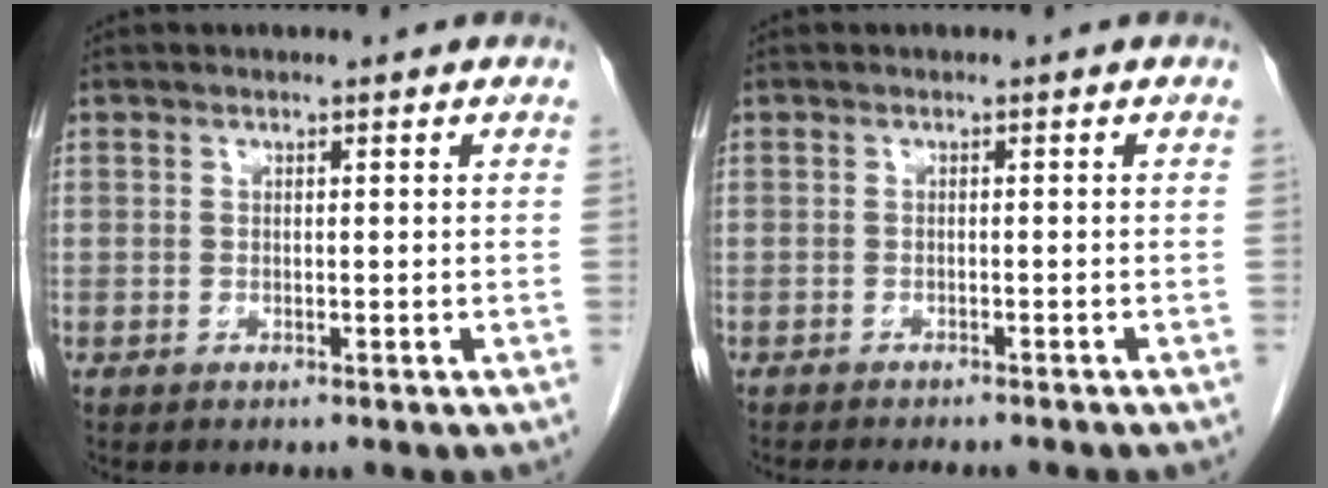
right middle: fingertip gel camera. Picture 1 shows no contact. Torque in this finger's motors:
{"motor_torque": [0.66, -0.54, 0.01, 0.01]}